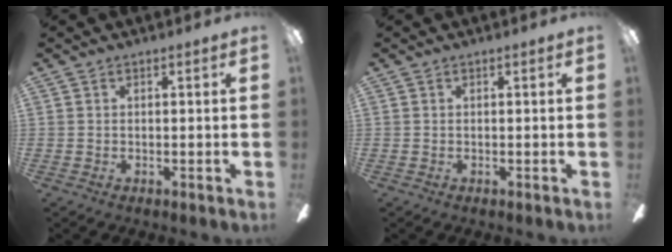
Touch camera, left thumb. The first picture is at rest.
{"total": 0.0}